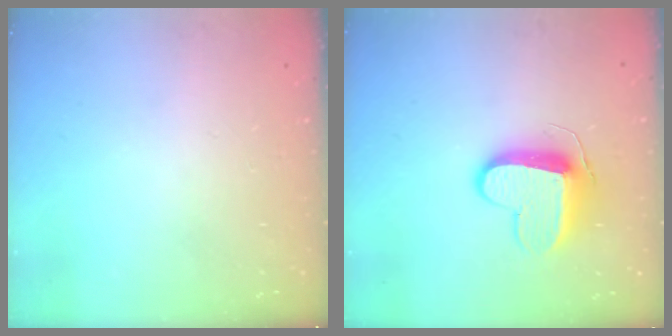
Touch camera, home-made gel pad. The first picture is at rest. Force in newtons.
{"total": 10.3, "press": 10.2, "slide": 0.5}